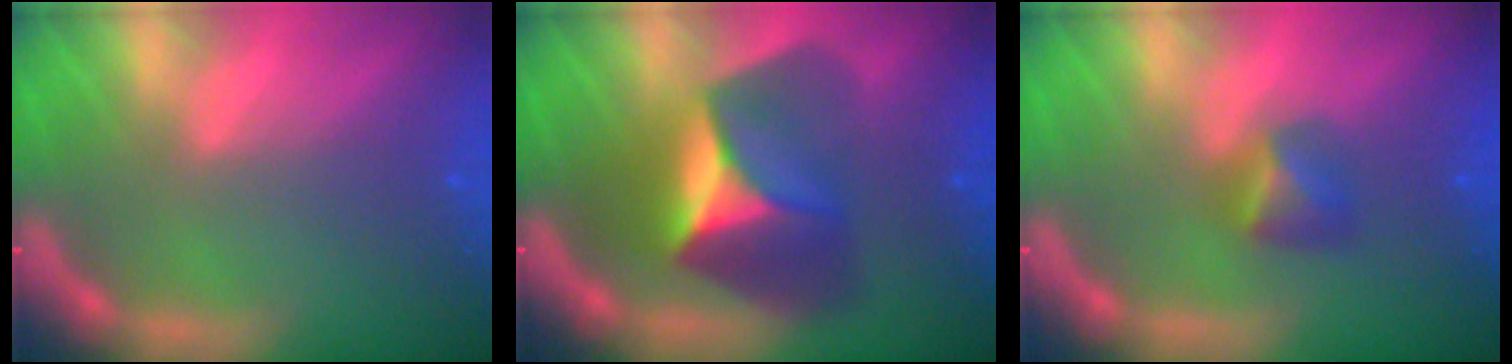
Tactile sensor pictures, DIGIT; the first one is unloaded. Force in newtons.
{"total": 8.5}
{"total": 2.4}